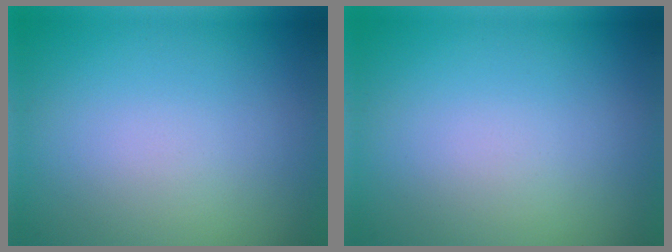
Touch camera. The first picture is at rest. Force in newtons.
{"total": 0.0}